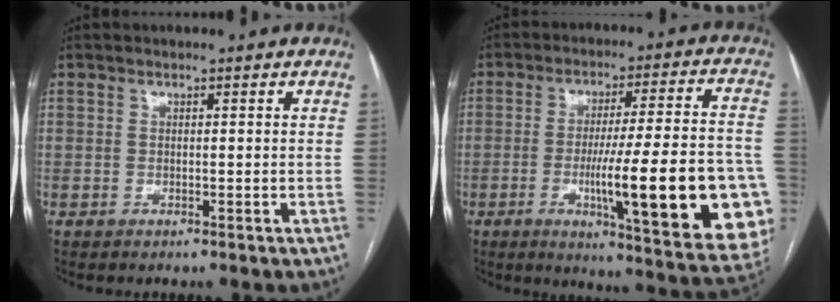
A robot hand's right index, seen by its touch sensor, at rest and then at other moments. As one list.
[{"total": 24.4, "force": [-5.9, 2.4, 23.5], "torque": [-0.258, -0.007, -0.074]}]